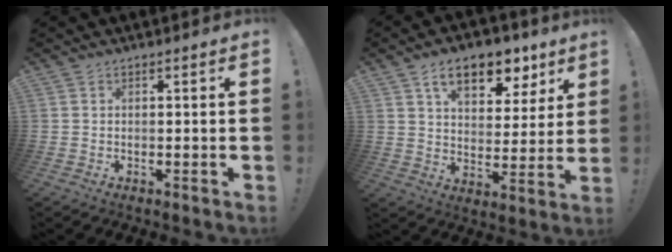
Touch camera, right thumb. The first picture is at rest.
{"total": 14.1, "force": [8.2, 7.7, 8.5], "torque": [-0.127, -0.040, 0.143]}